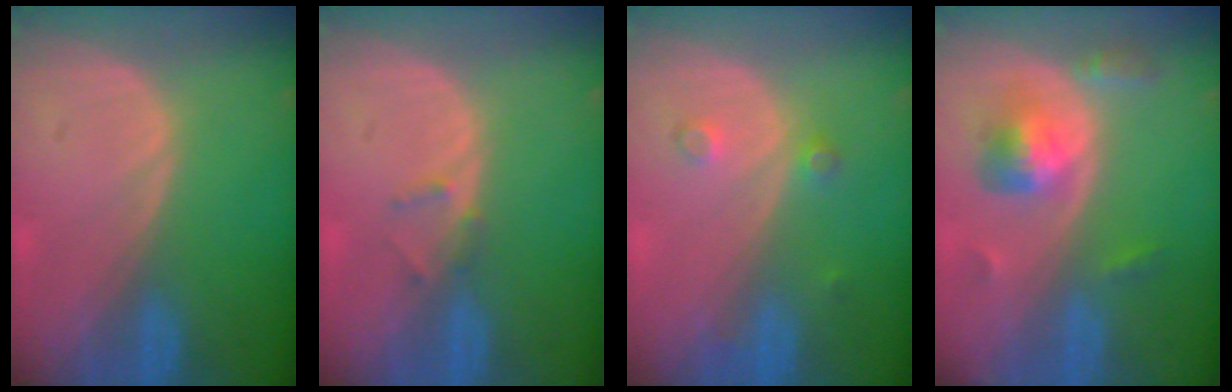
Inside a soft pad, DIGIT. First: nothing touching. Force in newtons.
{"total": 1.3, "press": 1.1, "slide": 0.8}
{"total": 2.5, "press": 2.1, "slide": 1.3}
{"total": 5.7, "press": 5.2, "slide": 2.4}